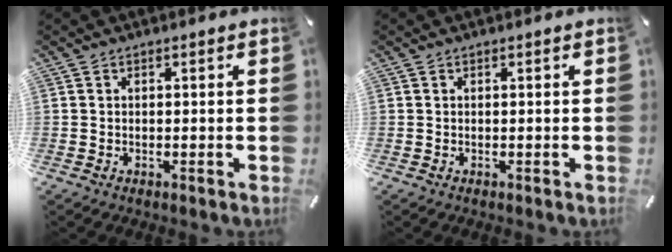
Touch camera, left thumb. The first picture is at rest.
{"total": 0.0}